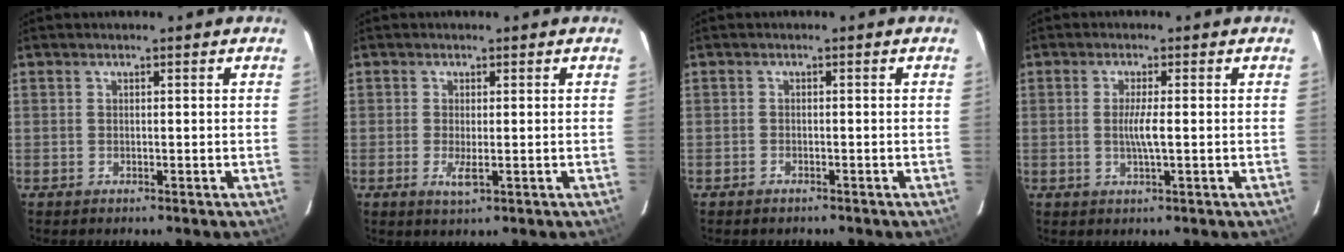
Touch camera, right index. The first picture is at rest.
{"total": 2.5, "force": [-0.6, 0.5, 2.4], "torque": [-0.048, -0.008, -0.010]}
{"total": 1.2, "force": [-1.0, 0.6, 0.2], "torque": [-0.010, 0.003, -0.017]}
{"total": 3.2, "force": [-0.3, -0.1, 3.2], "torque": [-0.060, -0.005, -0.007]}